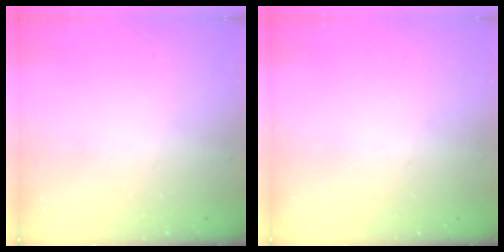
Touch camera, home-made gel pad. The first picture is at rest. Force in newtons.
{"total": 0.0}